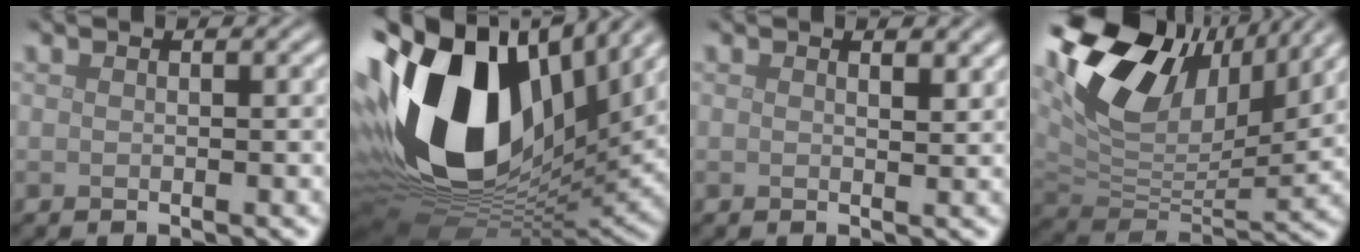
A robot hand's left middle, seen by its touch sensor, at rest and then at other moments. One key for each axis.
{"total": 19.5, "fx": 4.1, "fy": 12.4, "fz": 14.5, "tx": -0.336, "ty": -0.014, "tz": 0.075}
{"total": 1.3, "fx": 1.1, "fy": 0.4, "fz": 0.7, "tx": -0.009, "ty": -0.001, "tz": 0.020}
{"total": 12.7, "fx": 7.4, "fy": 7.0, "fz": 7.6, "tx": -0.163, "ty": 0.023, "tz": 0.133}